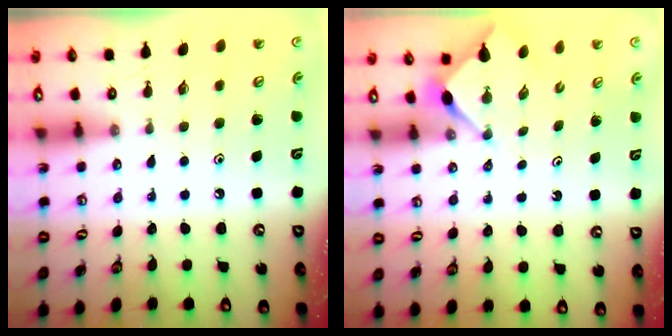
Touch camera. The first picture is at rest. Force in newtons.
{"total": 2.8, "press": 2.7, "slide": 0.3}